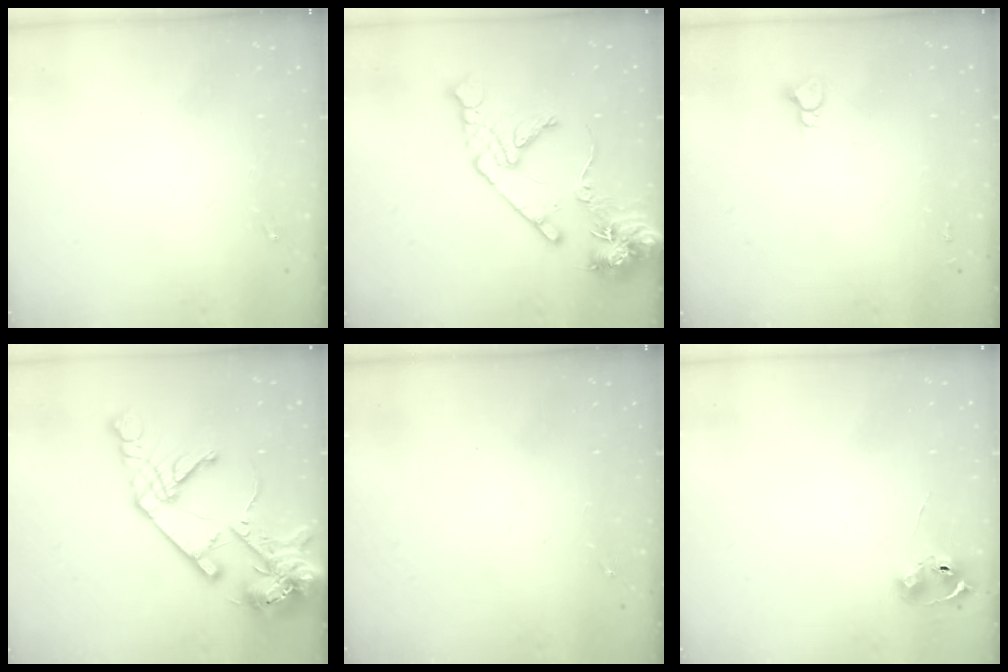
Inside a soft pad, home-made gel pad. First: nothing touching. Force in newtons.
{"total": 15.4, "press": 15.2, "slide": 2.2}
{"total": 3.3, "press": 3.3, "slide": 0.2}
{"total": 20.4, "press": 20.2, "slide": 2.9}
{"total": 0.0}
{"total": 6.3, "press": 6.3, "slide": 0.8}